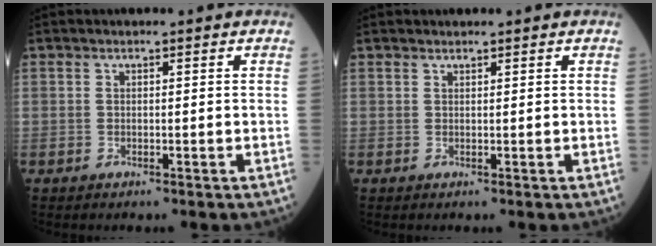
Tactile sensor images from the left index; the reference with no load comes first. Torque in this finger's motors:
{"motor_torque": [0.10, -0.02, -0.03, -0.01]}